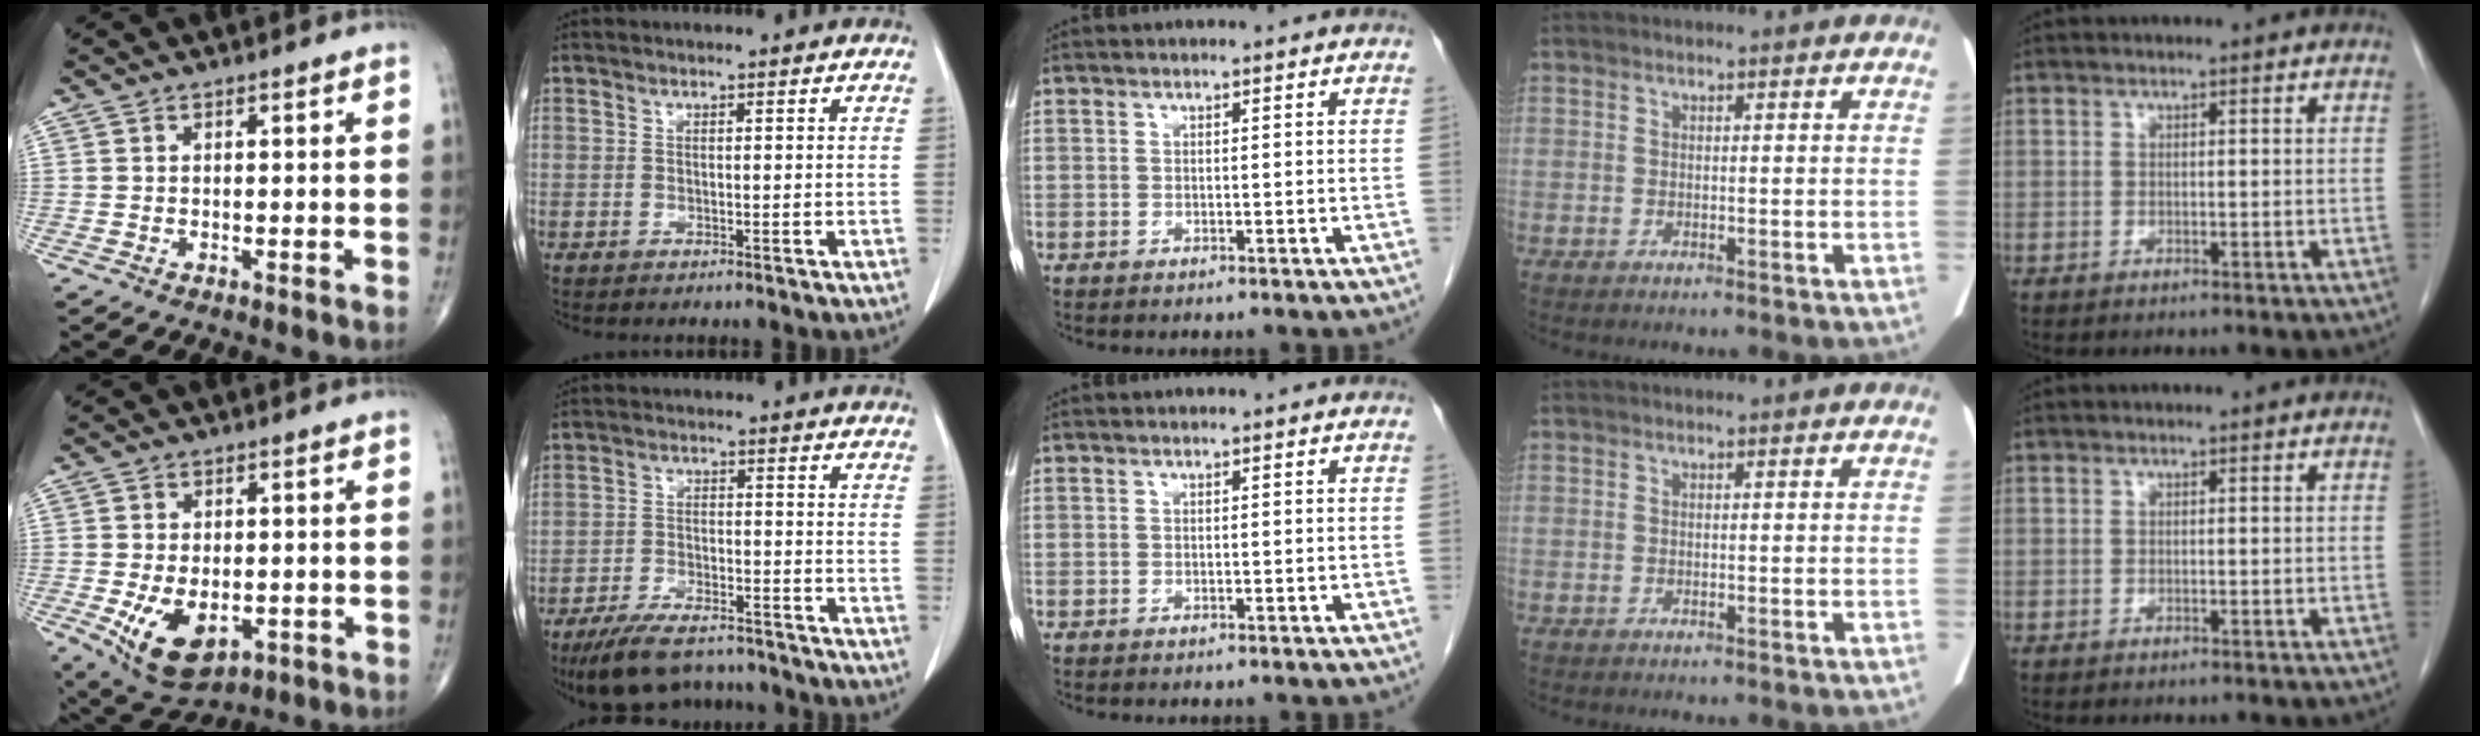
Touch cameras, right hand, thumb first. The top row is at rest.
{"thumb": {"total": 11.2, "force": [-3.1, 6.6, 8.5], "torque": [-0.134, -0.004, -0.034]}, "index": {"total": 12.1, "force": [-10.6, 3.6, 4.6], "torque": [-0.077, 0.000, -0.166]}}